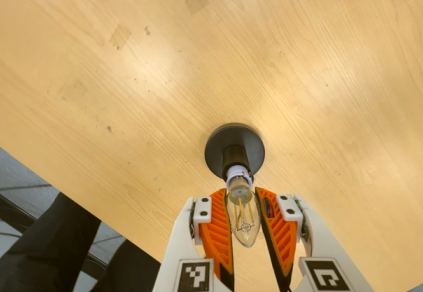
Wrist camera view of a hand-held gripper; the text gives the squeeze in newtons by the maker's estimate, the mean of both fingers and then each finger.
{"total": 15.1, "left": 14.9, "right": 15.3}